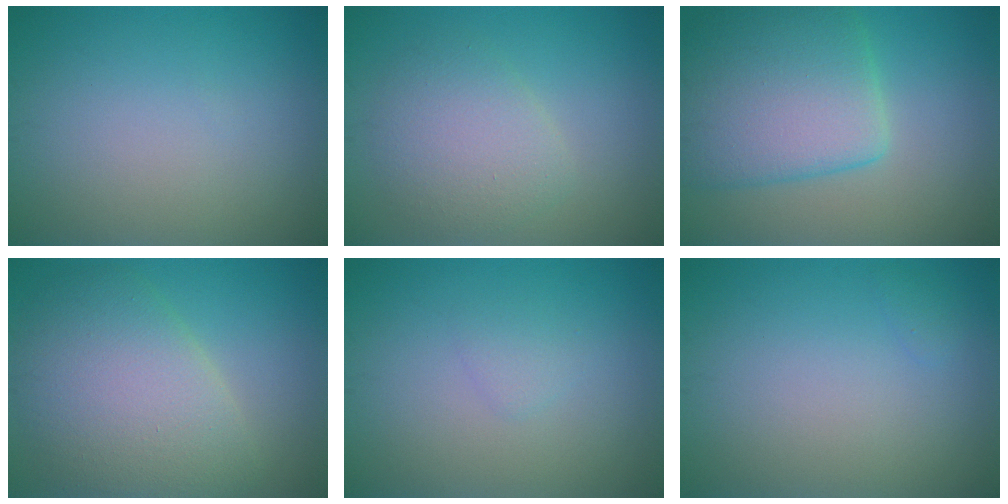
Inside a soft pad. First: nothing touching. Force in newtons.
{"total": 3.8, "press": 3.8, "slide": 0.1}
{"total": 8.2, "press": 8.2, "slide": 0.6}
{"total": 8.1, "press": 8.1, "slide": 0.3}
{"total": 1.0, "press": 1.0, "slide": 0.1}
{"total": 0.5, "press": 0.5, "slide": 0.0}